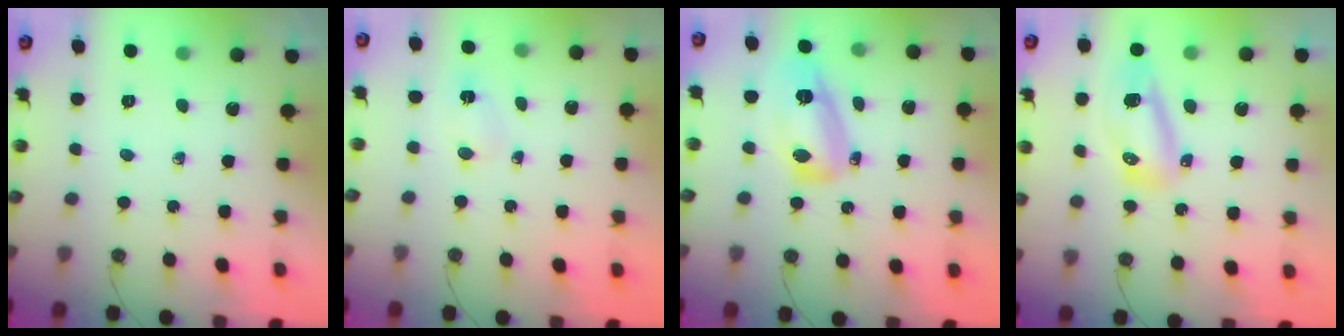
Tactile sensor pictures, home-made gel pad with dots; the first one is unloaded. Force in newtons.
{"total": 2.5, "press": 2.4, "slide": 0.4}
{"total": 12.6, "press": 12.3, "slide": 3.0}
{"total": 14.0, "press": 10.4, "slide": 9.4}